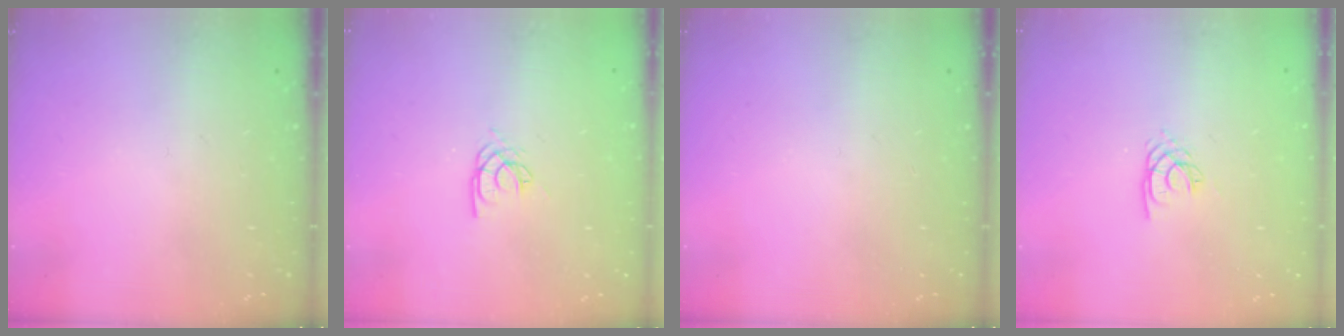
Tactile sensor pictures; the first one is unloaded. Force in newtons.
{"total": 4.5, "press": 4.5, "slide": 0.3}
{"total": 0.0}
{"total": 2.1, "press": 2.1, "slide": 0.3}